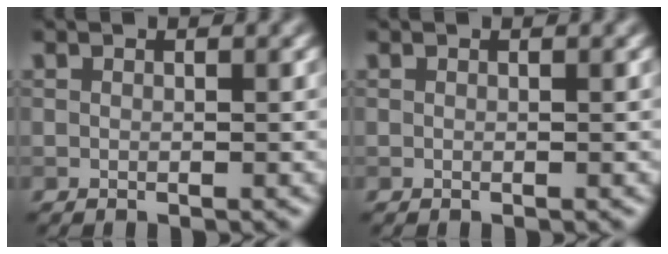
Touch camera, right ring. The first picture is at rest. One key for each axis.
{"total": 0.0}